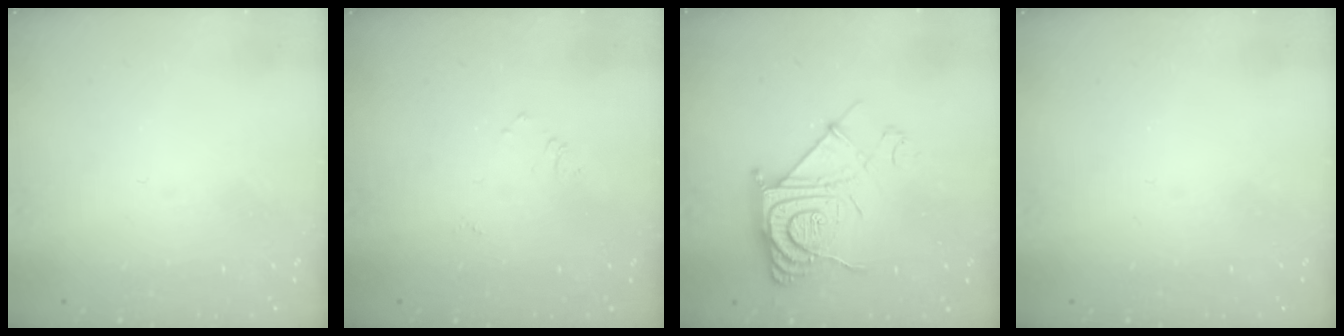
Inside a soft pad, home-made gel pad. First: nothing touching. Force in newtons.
{"total": 4.7, "press": 4.7, "slide": 0.6}
{"total": 13.0, "press": 13.0, "slide": 0.8}
{"total": 0.0}